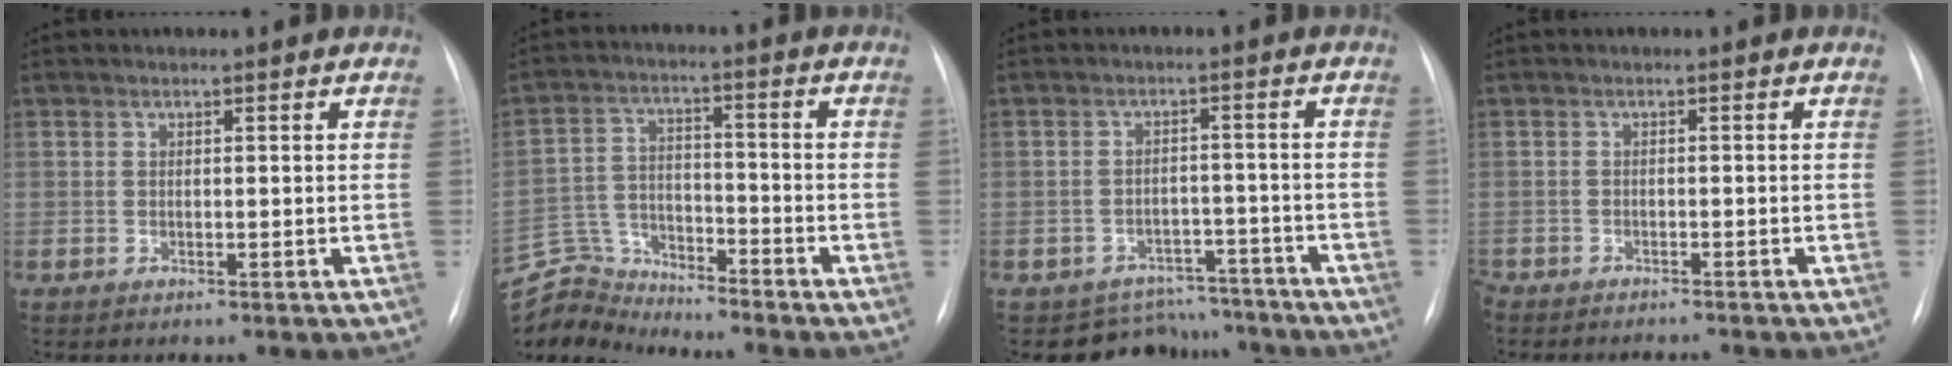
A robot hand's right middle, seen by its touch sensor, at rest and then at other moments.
{"total": 8.6, "force": [-8.5, 0.4, -1.1], "torque": [0.015, 0.018, -0.162]}
{"total": 7.8, "force": [-6.9, 3.5, -1.1], "torque": [0.031, 0.036, -0.089]}
{"total": 5.2, "force": [-5.0, 0.8, 1.1], "torque": [-0.009, -0.008, -0.073]}